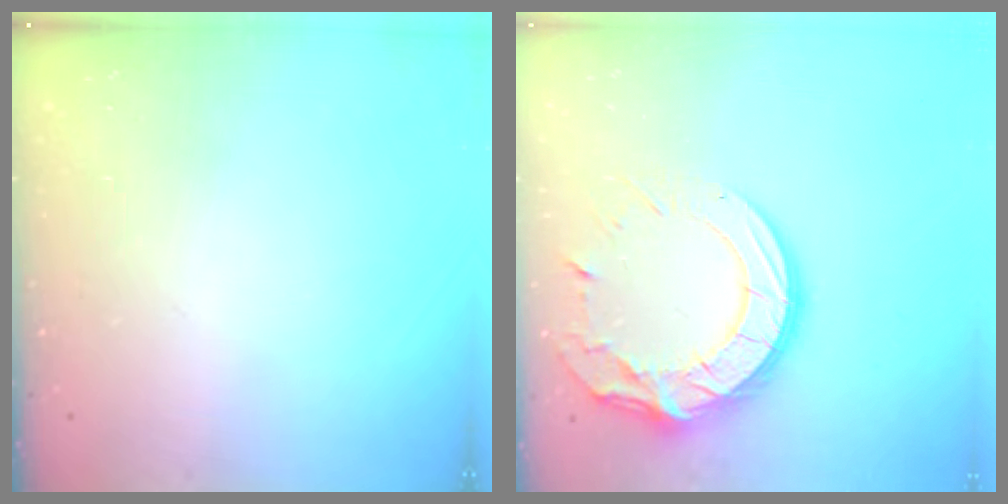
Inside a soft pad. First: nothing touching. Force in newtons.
{"total": 18.1, "press": 18.1, "slide": 1.3}